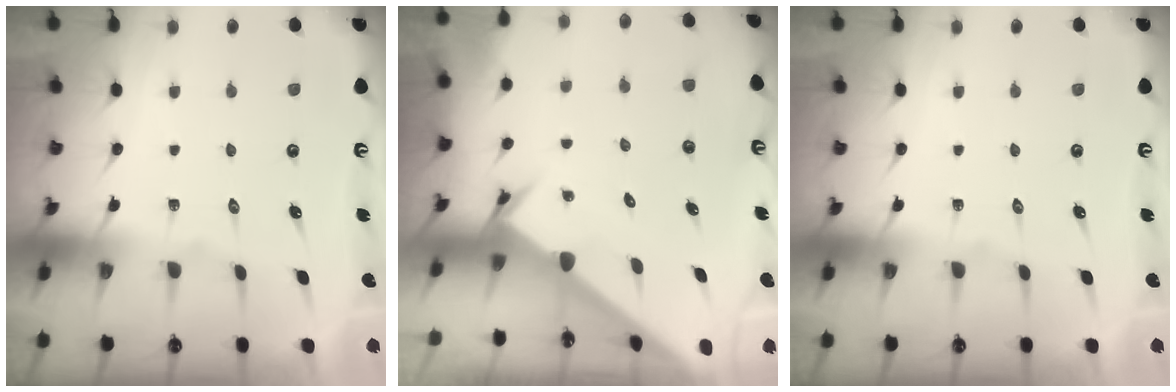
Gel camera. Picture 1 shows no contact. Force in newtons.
{"total": 2.6, "press": 2.6, "slide": 0.3}
{"total": 0.0}